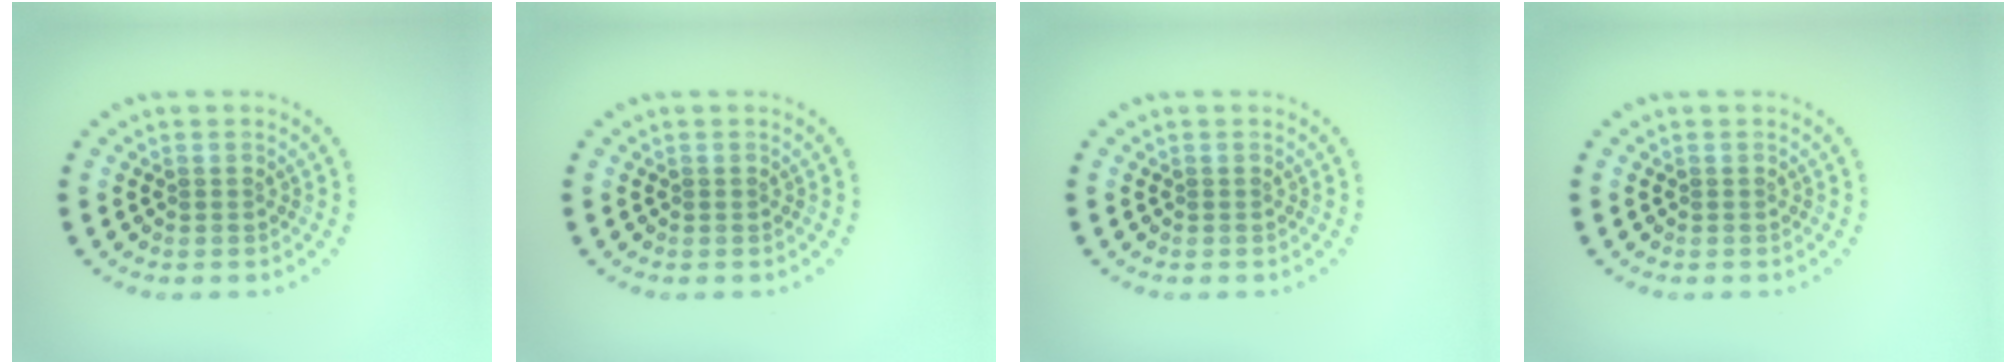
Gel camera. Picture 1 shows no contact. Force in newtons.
{"total": 0.0}
{"total": 0.0}
{"total": 0.0}